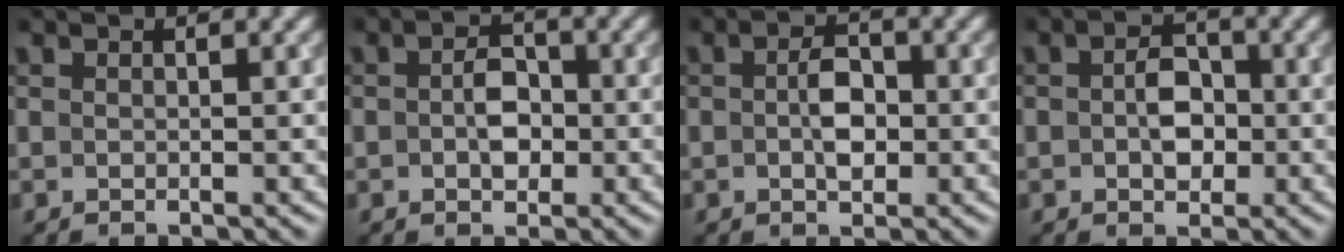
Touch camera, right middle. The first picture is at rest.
{"total": 2.8, "force": [-0.3, 1.9, 2.1], "torque": [-0.038, 0.000, -0.007]}
{"total": 2.9, "force": [-0.3, 1.7, 2.4], "torque": [-0.045, 0.001, -0.006]}
{"total": 3.2, "force": [-0.3, 2.2, 2.3], "torque": [-0.043, 0.000, -0.007]}